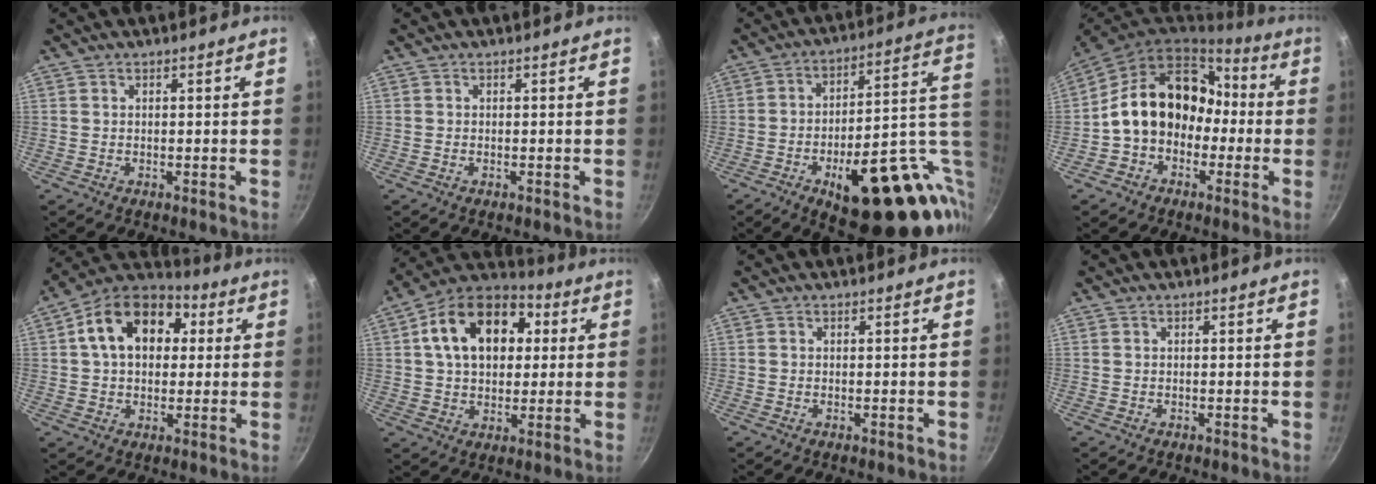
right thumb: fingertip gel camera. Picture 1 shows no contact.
{"total": 0.0}
{"total": 29.2, "force": [-6.4, 13.0, 25.4], "torque": [-0.291, 0.018, -0.068]}
{"total": 16.2, "force": [-1.3, 12.9, 9.7], "torque": [-0.122, 0.070, -0.030]}
{"total": 16.7, "force": [3.8, 11.9, 11.1], "torque": [-0.156, 0.026, 0.044]}
{"total": 18.7, "force": [4.4, 12.9, 12.8], "torque": [-0.186, 0.022, 0.055]}
{"total": 0.0}
{"total": 0.0}